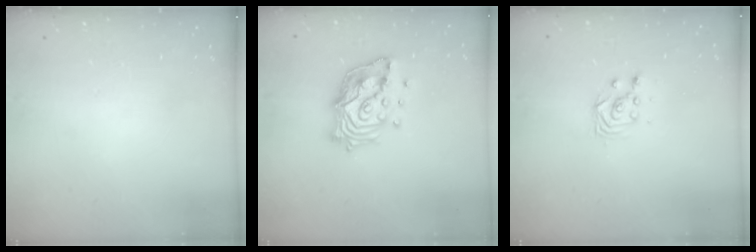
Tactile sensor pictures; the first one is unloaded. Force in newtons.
{"total": 15.5, "press": 15.4, "slide": 0.9}
{"total": 2.9, "press": 2.9, "slide": 0.4}